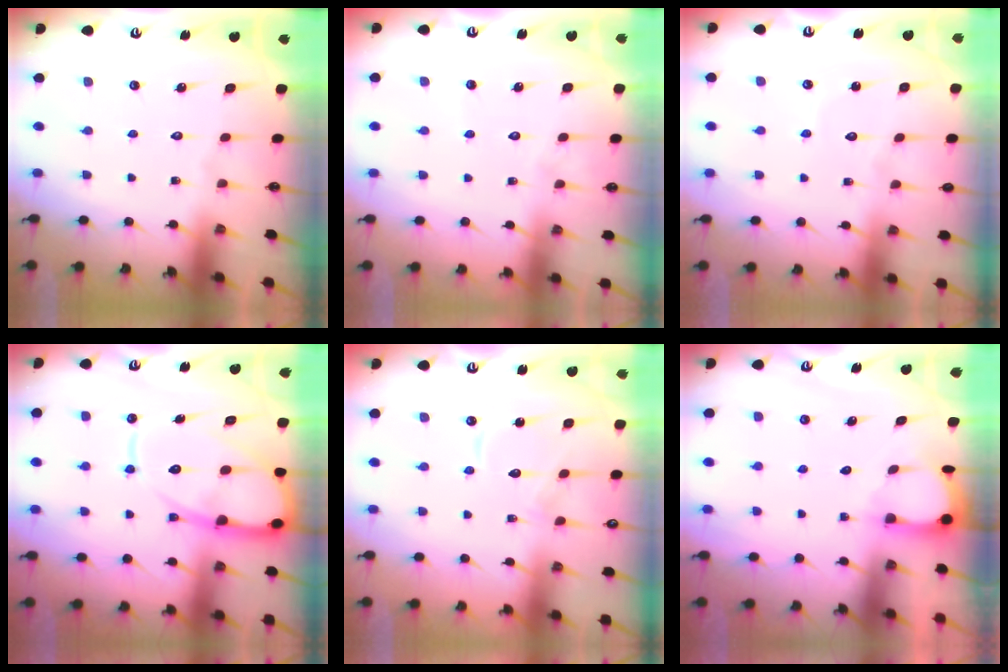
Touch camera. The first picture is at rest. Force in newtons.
{"total": 3.0, "press": 3.0, "slide": 0.3}
{"total": 3.4, "press": 3.4, "slide": 0.3}
{"total": 14.1, "press": 14.0, "slide": 1.4}
{"total": 6.9, "press": 6.9, "slide": 0.5}
{"total": 3.1, "press": 3.1, "slide": 0.4}